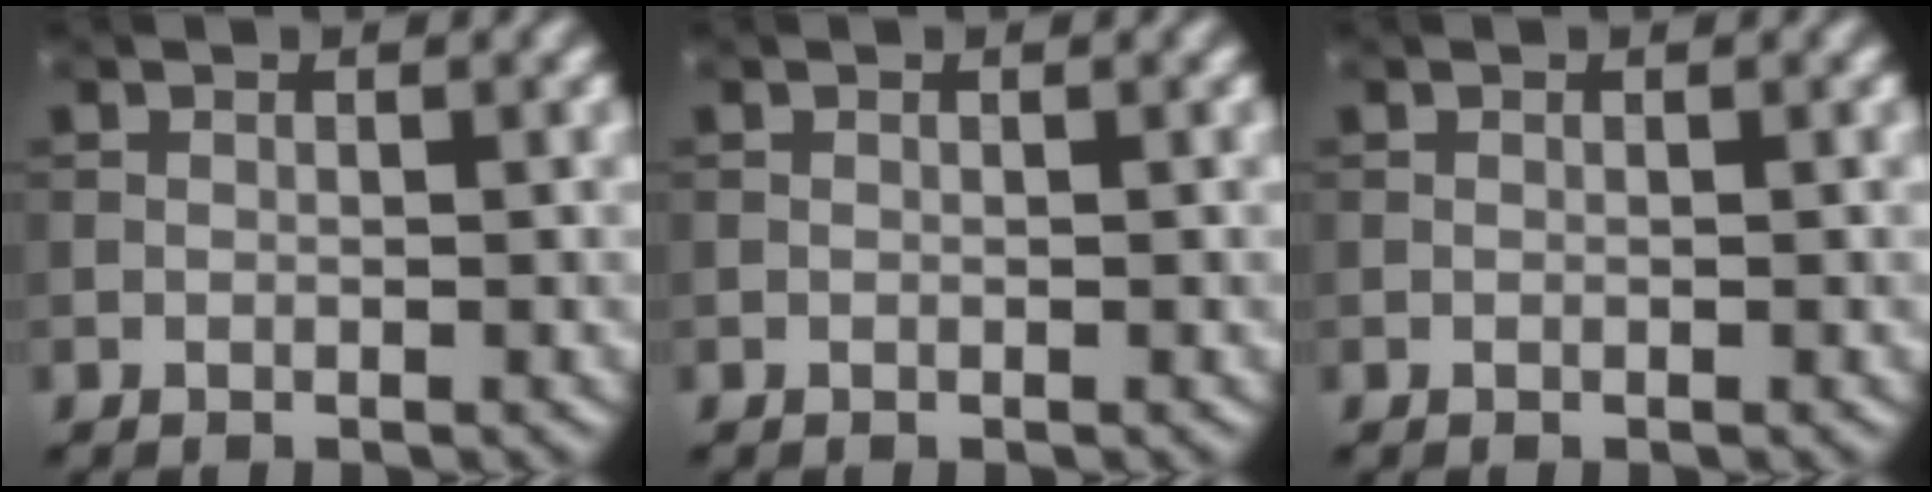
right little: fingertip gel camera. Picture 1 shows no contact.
{"total": 0.0}
{"total": 0.0}